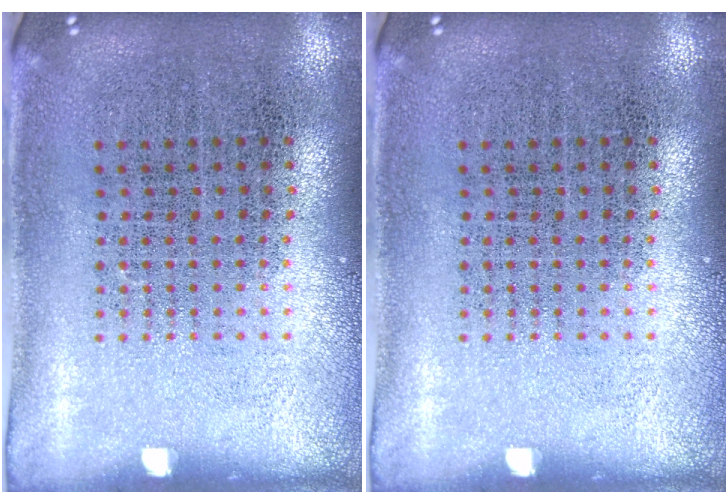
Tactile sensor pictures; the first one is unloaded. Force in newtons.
{"total": 0.0}